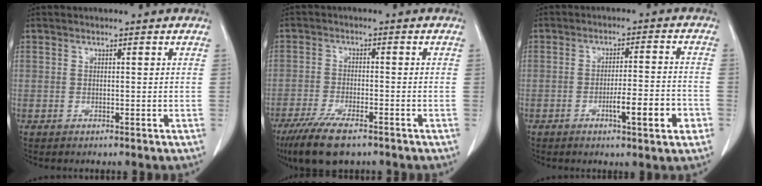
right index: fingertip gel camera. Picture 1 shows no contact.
{"total": 9.3, "force": [-6.7, 2.4, 6.1], "torque": [-0.107, -0.018, -0.110]}
{"total": 7.5, "force": [-3.1, 0.7, 6.8], "torque": [-0.102, 0.001, -0.044]}